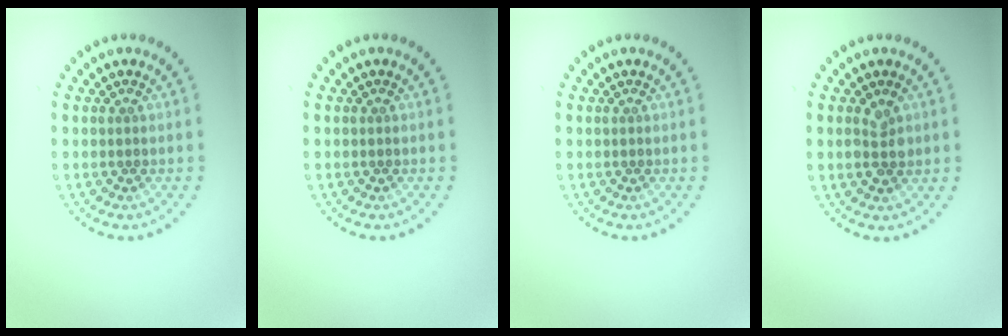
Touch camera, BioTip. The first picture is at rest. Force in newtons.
{"total": 0.0}
{"total": 0.0}
{"total": 2.1, "press": 2.1, "slide": 0.2}